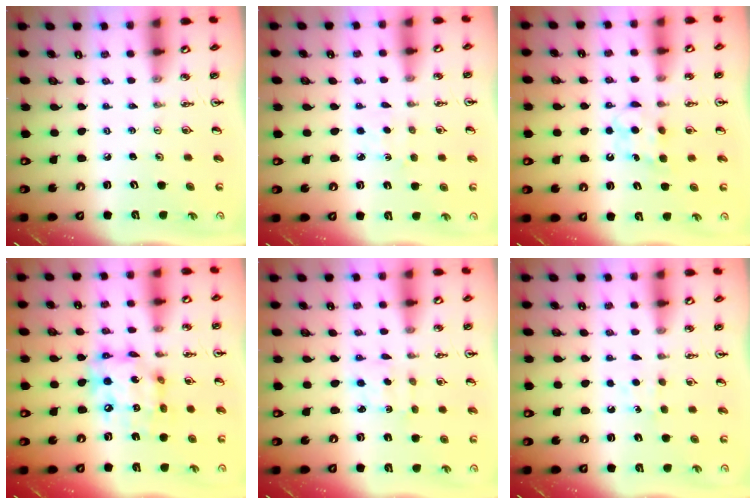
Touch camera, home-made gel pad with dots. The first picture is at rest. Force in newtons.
{"total": 2.6, "press": 2.6, "slide": 0.4}
{"total": 6.7, "press": 6.5, "slide": 1.4}
{"total": 14.0, "press": 14.0, "slide": 1.3}
{"total": 1.8, "press": 1.7, "slide": 0.7}
{"total": 4.5, "press": 4.4, "slide": 0.5}